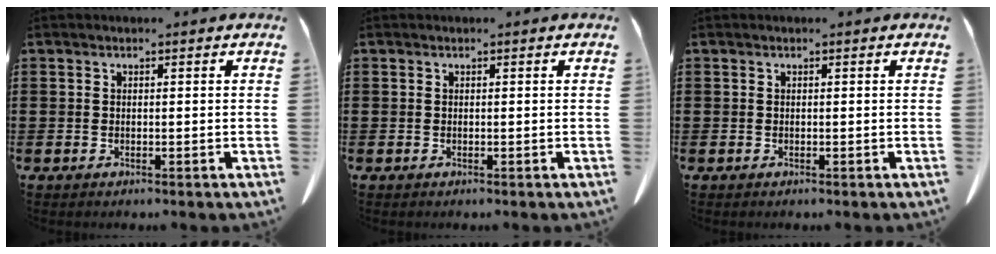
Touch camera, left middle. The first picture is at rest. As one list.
[{"total": 0.0}, {"total": 0.0}]